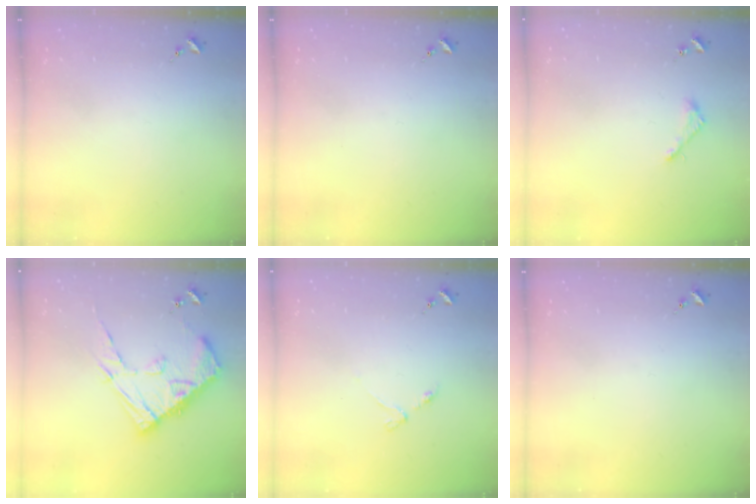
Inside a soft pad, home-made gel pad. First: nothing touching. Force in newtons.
{"total": 0.0}
{"total": 4.3, "press": 4.2, "slide": 0.2}
{"total": 16.6, "press": 16.6, "slide": 1.5}
{"total": 3.3, "press": 3.3, "slide": 0.5}
{"total": 0.0}